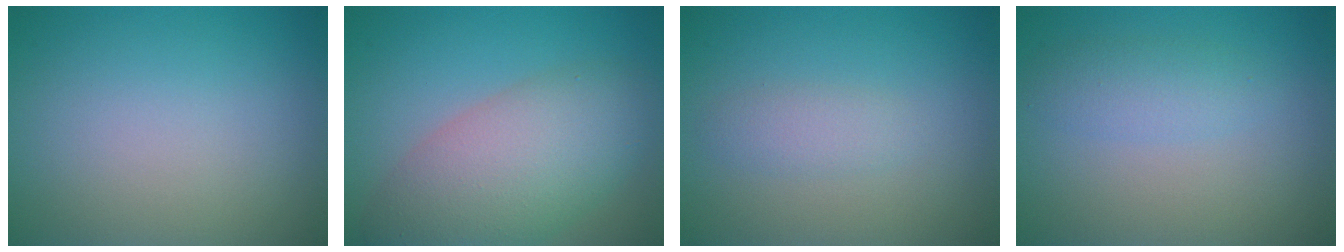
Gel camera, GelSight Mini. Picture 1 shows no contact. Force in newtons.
{"total": 7.8, "press": 7.7, "slide": 0.5}
{"total": 1.6, "press": 1.6, "slide": 0.1}
{"total": 2.1, "press": 2.0, "slide": 0.2}